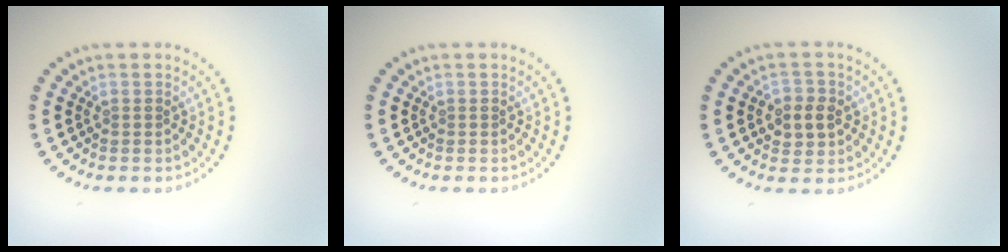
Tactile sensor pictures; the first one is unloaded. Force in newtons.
{"total": 0.0}
{"total": 2.6, "press": 2.6, "slide": 0.4}